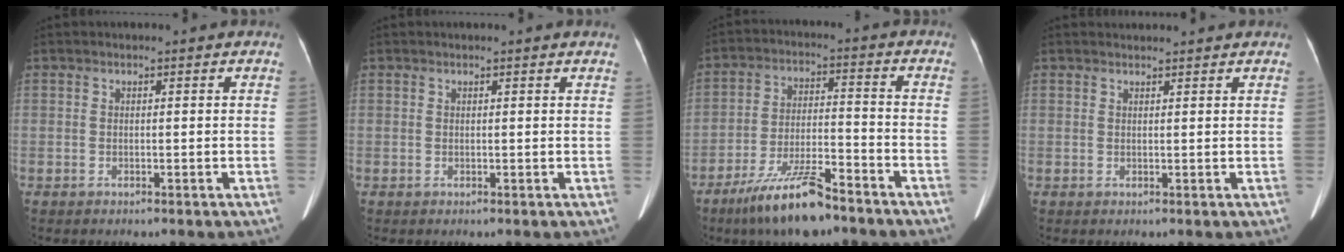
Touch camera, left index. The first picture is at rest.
{"total": 0.8, "force": [0.7, -0.1, 0.2], "torque": [-0.012, -0.002, 0.008]}
{"total": 11.2, "force": [-8.5, 1.8, 7.1], "torque": [-0.143, -0.020, -0.150]}
{"total": 2.9, "force": [2.8, 0.2, 0.4], "torque": [-0.010, 0.022, 0.037]}